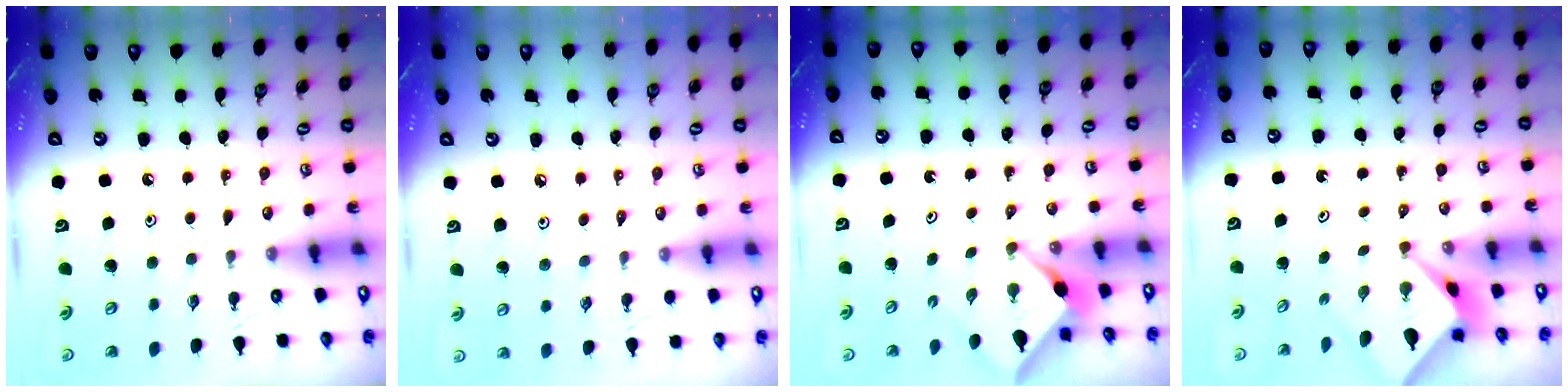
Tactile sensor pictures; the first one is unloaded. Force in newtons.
{"total": 3.4, "press": 3.3, "slide": 0.5}
{"total": 3.2, "press": 3.2, "slide": 0.4}
{"total": 2.1, "press": 2.1, "slide": 0.3}